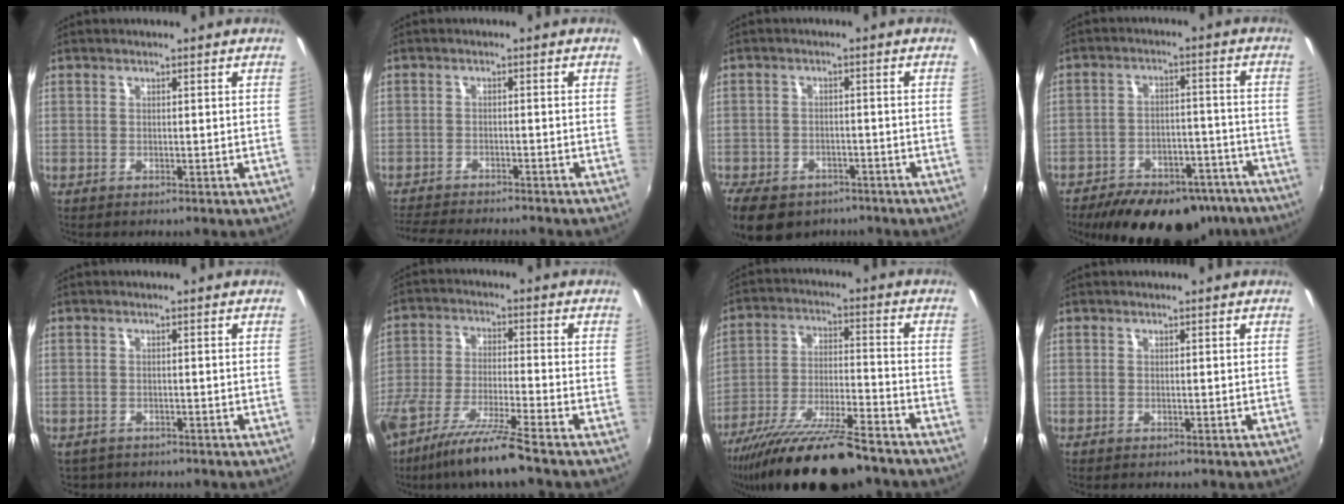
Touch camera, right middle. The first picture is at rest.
{"total": 9.2, "force": [-8.5, 0.9, 3.3], "torque": [-0.087, -0.016, -0.137]}
{"total": 11.9, "force": [-8.1, 6.9, 5.3], "torque": [-0.136, -0.017, -0.125]}
{"total": 22.5, "force": [-17.7, 9.6, 9.9], "torque": [-0.183, 0.014, -0.226]}
{"total": 2.2, "force": [-1.7, 1.3, 0.4], "torque": [-0.014, -0.006, -0.023]}
{"total": 13.4, "force": [-10.4, -0.5, 8.4], "torque": [-0.172, -0.040, -0.186]}
{"total": 20.3, "force": [-16.3, 3.5, 11.7], "torque": [-0.225, -0.048, -0.266]}
{"total": 0.0}